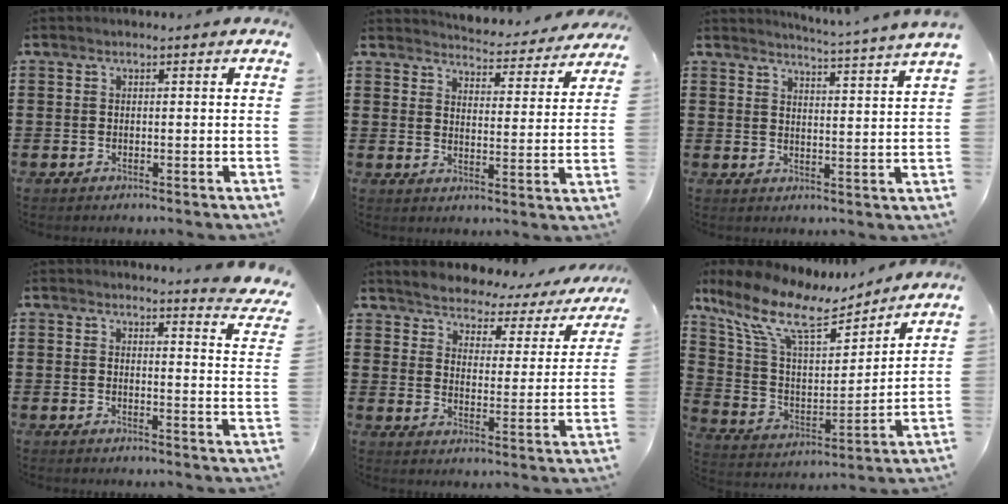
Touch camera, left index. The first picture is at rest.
{"total": 4.4, "force": [4.3, -0.2, 0.2], "torque": [-0.020, -0.039, 0.071]}
{"total": 3.9, "force": [3.7, -1.1, 0.8], "torque": [-0.030, -0.029, 0.061]}
{"total": 3.4, "force": [3.2, -0.3, 1.0], "torque": [-0.018, -0.022, 0.054]}
{"total": 3.0, "force": [3.0, 0.2, -0.1], "torque": [-0.023, -0.032, 0.042]}
{"total": 12.3, "force": [8.9, 4.1, 7.4], "torque": [-0.177, -0.040, 0.152]}